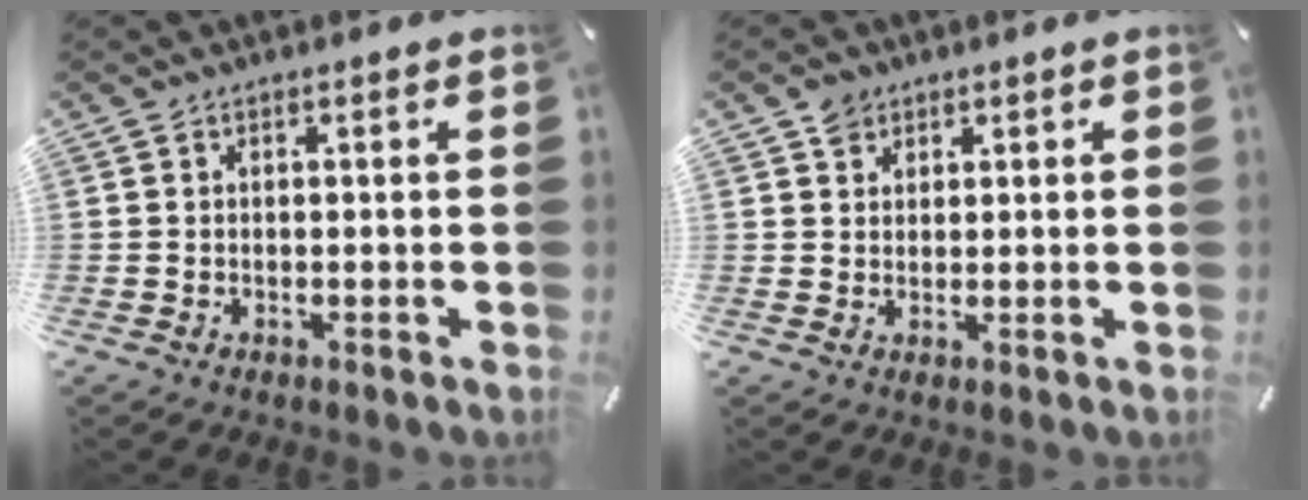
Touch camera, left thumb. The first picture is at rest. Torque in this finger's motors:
{"motor_torque": [0.18, 0.00, 0.00, -0.53, 0.02]}